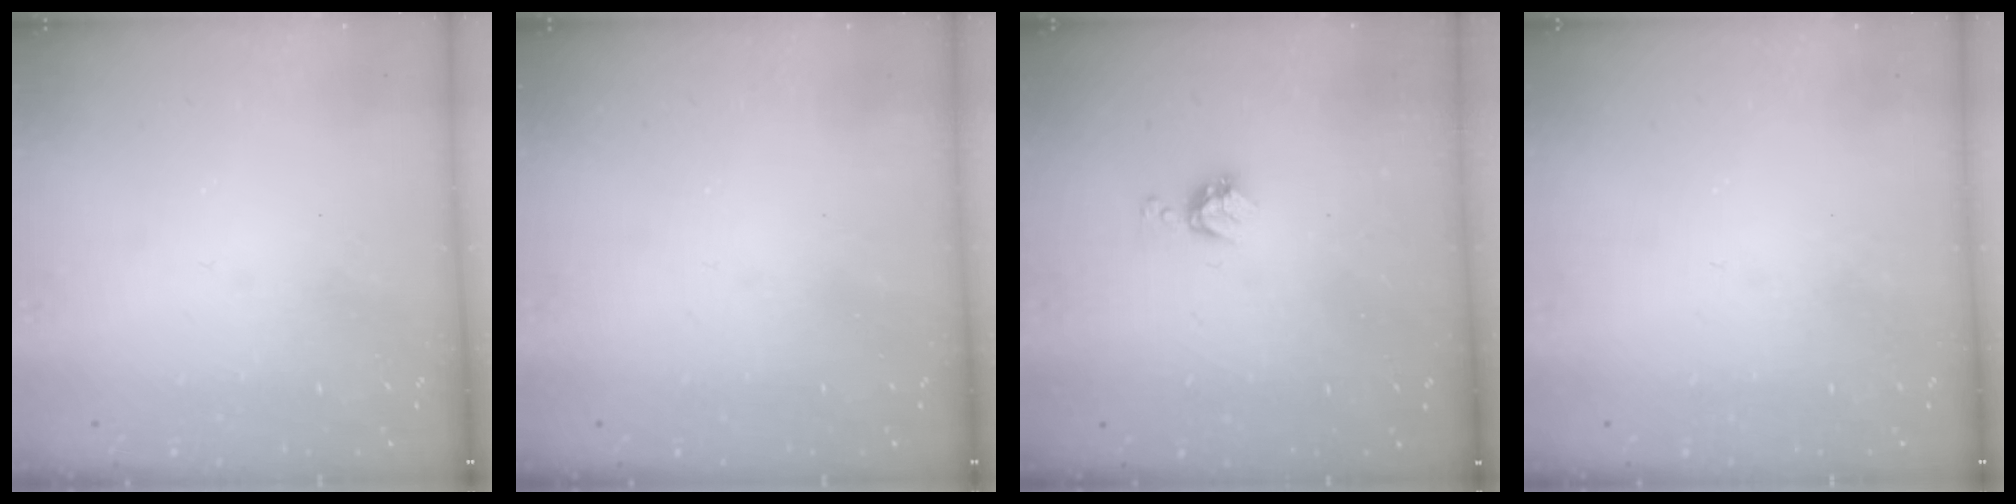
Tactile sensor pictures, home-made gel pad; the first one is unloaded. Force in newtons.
{"total": 0.0}
{"total": 4.5, "press": 4.4, "slide": 0.7}
{"total": 0.0}